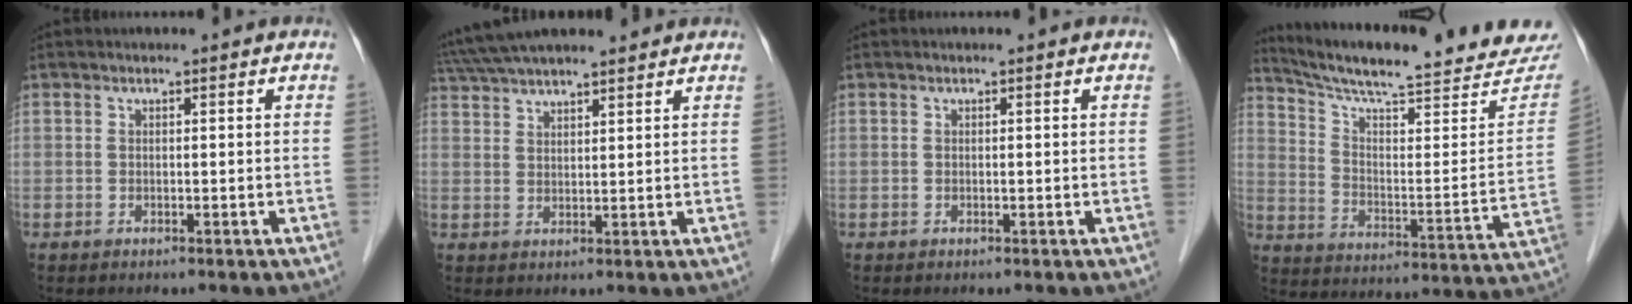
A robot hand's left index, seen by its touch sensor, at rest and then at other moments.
{"total": 14.6, "force": [12.7, 2.7, 6.7], "torque": [-0.132, 0.053, 0.211]}
{"total": 0.0}
{"total": 26.9, "force": [24.6, 3.0, 10.4], "torque": [-0.164, -0.074, 0.328]}